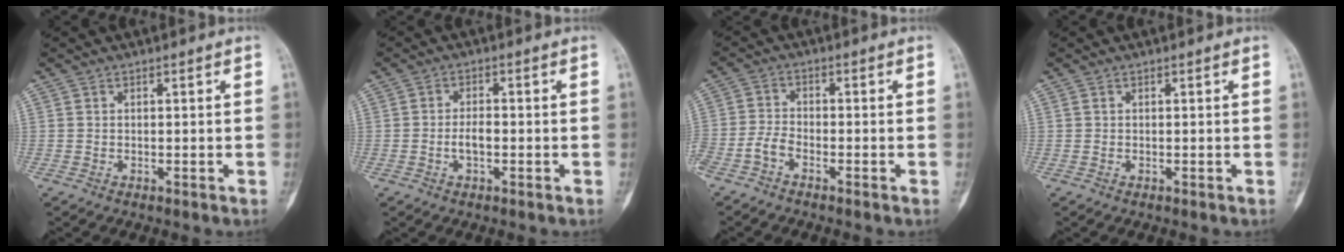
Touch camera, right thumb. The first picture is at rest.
{"total": 2.8, "force": [-0.8, 1.2, 2.3], "torque": [-0.046, 0.009, -0.016]}
{"total": 3.6, "force": [-2.4, 1.5, 2.2], "torque": [-0.054, 0.016, -0.053]}
{"total": 0.0}